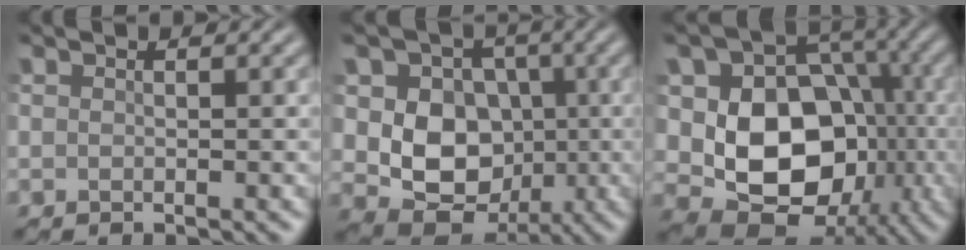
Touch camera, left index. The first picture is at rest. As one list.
[{"total": 8.9, "force": [0.0, 7.2, 5.2], "torque": [-0.081, -0.002, -0.012]}, {"total": 12.8, "force": [-0.8, 9.9, 8.2], "torque": [-0.130, -0.010, -0.017]}]